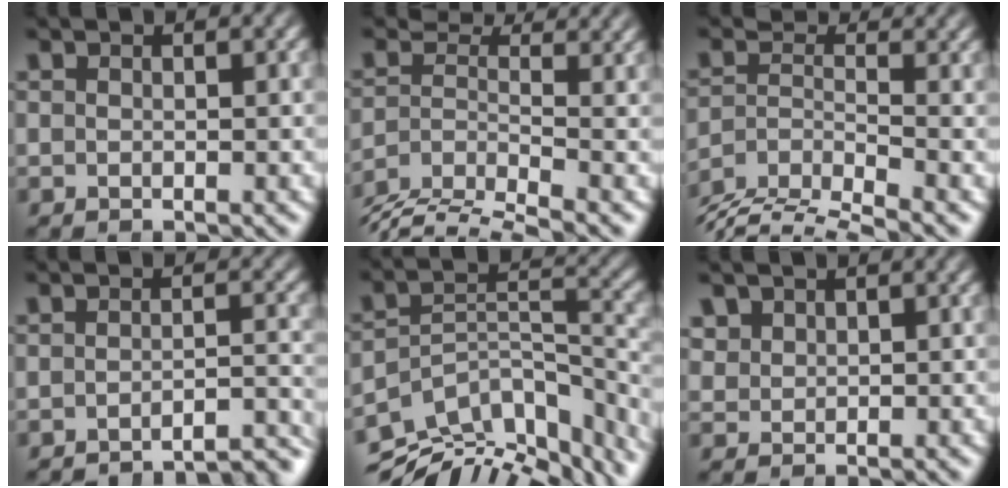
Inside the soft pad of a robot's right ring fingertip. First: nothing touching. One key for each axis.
{"total": 6.7, "fx": -3.4, "fy": 4.5, "fz": 3.7, "tx": -0.067, "ty": -0.028, "tz": -0.060}
{"total": 7.5, "fx": -3.6, "fy": 5.2, "fz": 4.1, "tx": -0.080, "ty": -0.032, "tz": -0.066}
{"total": 4.9, "fx": -4.7, "fy": 0.5, "fz": 1.2, "tx": -0.013, "ty": -0.010, "tz": -0.077}
{"total": 13.0, "fx": -7.4, "fy": 7.8, "fz": 7.3, "tx": -0.101, "ty": -0.030, "tz": -0.108}
{"total": 1.7, "fx": 1.2, "fy": 1.2, "fz": 0.1, "tx": -0.002, "ty": 0.001, "tz": 0.029}